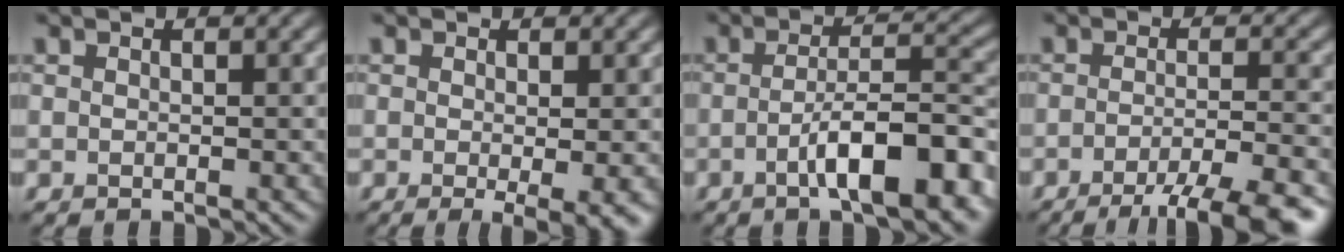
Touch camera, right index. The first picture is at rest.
{"total": 3.7, "force": [-0.9, 0.6, 3.6], "torque": [-0.053, -0.014, -0.010]}
{"total": 8.7, "force": [-3.5, 2.2, 7.6], "torque": [-0.110, 0.013, -0.059]}
{"total": 8.0, "force": [-5.0, 1.6, 6.0], "torque": [-0.074, 0.000, -0.071]}